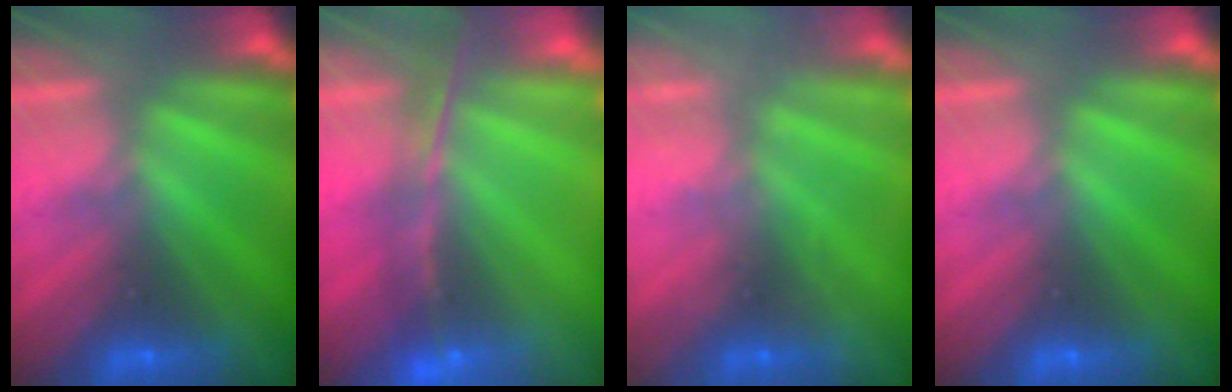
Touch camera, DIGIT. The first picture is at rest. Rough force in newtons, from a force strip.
{"total": 10.9}
{"total": 2.4}
{"total": 0.0}